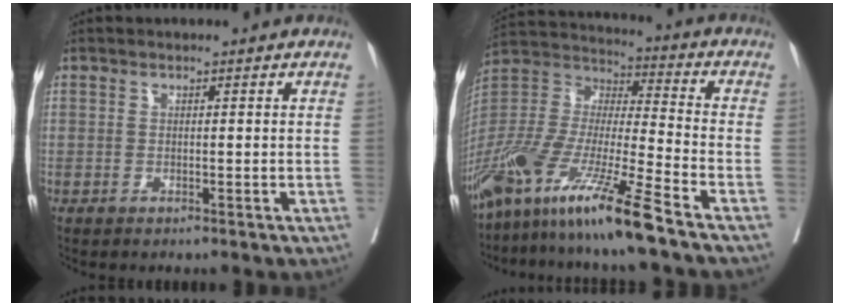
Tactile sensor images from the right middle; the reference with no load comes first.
{"total": 18.0, "force": [-12.7, 0.1, 12.8], "torque": [-0.283, -0.042, -0.247]}